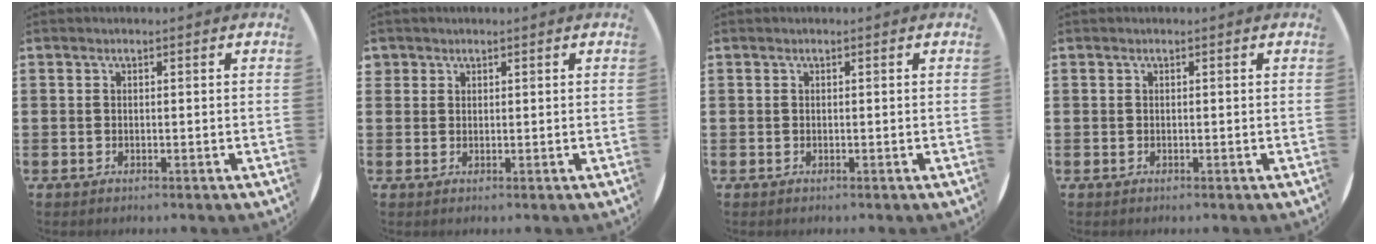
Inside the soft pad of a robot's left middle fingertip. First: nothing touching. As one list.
[{"total": 1.1, "force": [0.9, 0.6, 0.0], "torque": [-0.001, 0.003, 0.018]}, {"total": 0.0}, {"total": 0.0}]